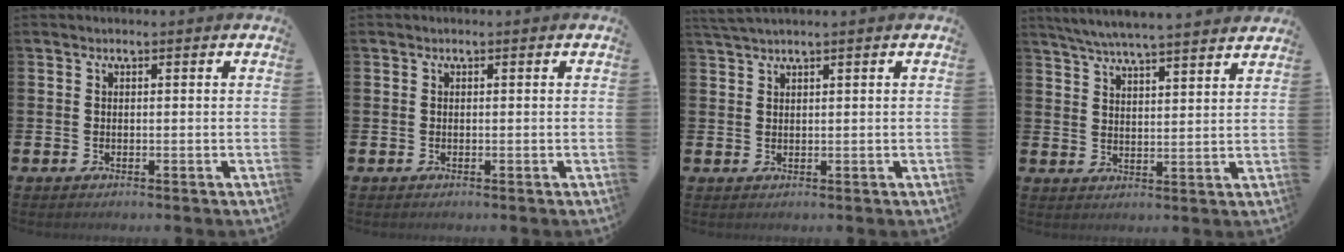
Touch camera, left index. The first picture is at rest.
{"total": 0.0}
{"total": 1.7, "force": [1.6, -0.3, 0.7], "torque": [-0.019, 0.001, 0.031]}
{"total": 5.9, "force": [5.8, -0.2, 1.4], "torque": [-0.048, -0.031, 0.103]}